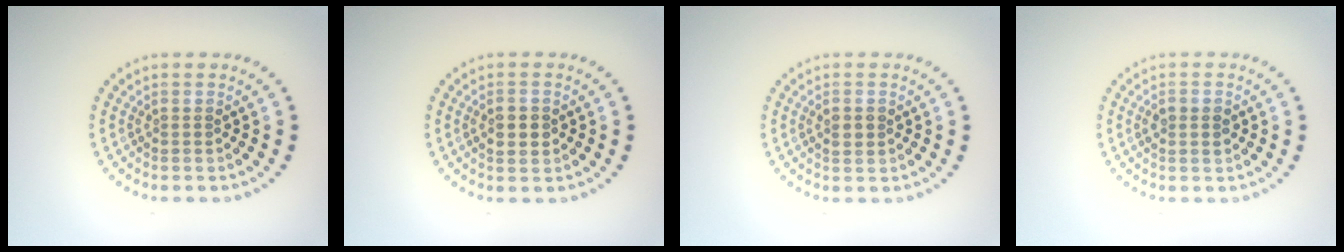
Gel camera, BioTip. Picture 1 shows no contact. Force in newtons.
{"total": 2.4, "press": 2.4, "slide": 0.1}
{"total": 1.2, "press": 1.2, "slide": 0.2}
{"total": 1.6, "press": 1.6, "slide": 0.1}